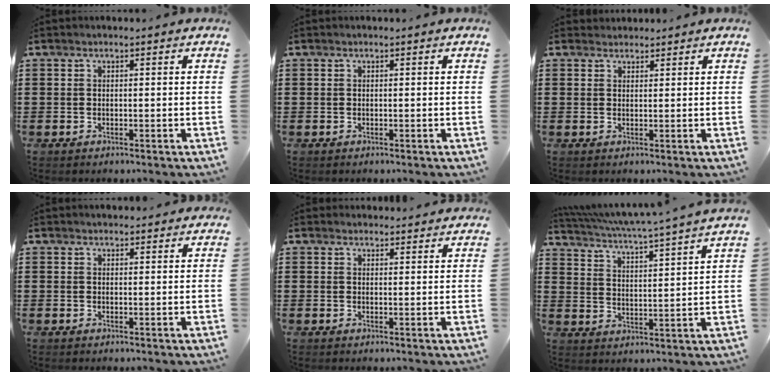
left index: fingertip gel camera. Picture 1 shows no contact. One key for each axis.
{"total": 0.0}
{"total": 1.2, "fx": 1.1, "fy": 0.4, "fz": -0.1, "tx": -0.001, "ty": 0.003, "tz": 0.023}
{"total": 1.2, "fx": 1.2, "fy": 0.4, "fz": 0.2, "tx": -0.005, "ty": 0.003, "tz": 0.023}
{"total": 1.6, "fx": 1.6, "fy": 0.3, "fz": 0.0, "tx": -0.004, "ty": 0.001, "tz": 0.031}
{"total": 4.3, "fx": 3.7, "fy": -1.1, "fz": 1.7, "tx": -0.054, "ty": -0.038, "tz": 0.055}